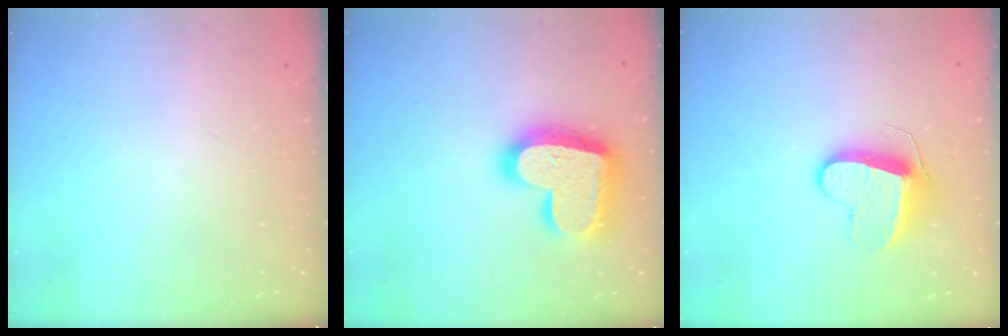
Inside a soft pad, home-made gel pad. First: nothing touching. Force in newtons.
{"total": 21.7, "press": 21.6, "slide": 1.5}
{"total": 10.6, "press": 10.6, "slide": 0.9}